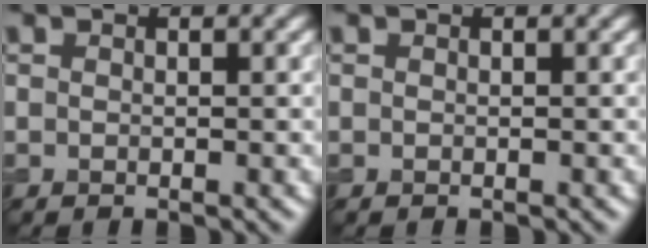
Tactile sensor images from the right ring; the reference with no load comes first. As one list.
[{"total": 0.0}]